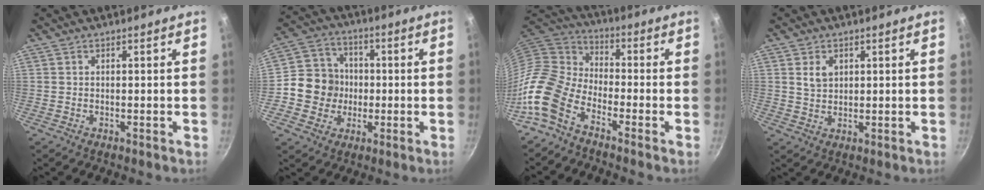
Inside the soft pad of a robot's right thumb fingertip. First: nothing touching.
{"total": 10.0, "force": [-1.1, 9.3, 3.6], "torque": [-0.032, 0.022, -0.034]}
{"total": 11.5, "force": [-7.0, 6.3, 6.6], "torque": [-0.127, 0.066, -0.168]}
{"total": 3.7, "force": [1.4, 2.7, 2.2], "torque": [-0.029, -0.003, 0.027]}